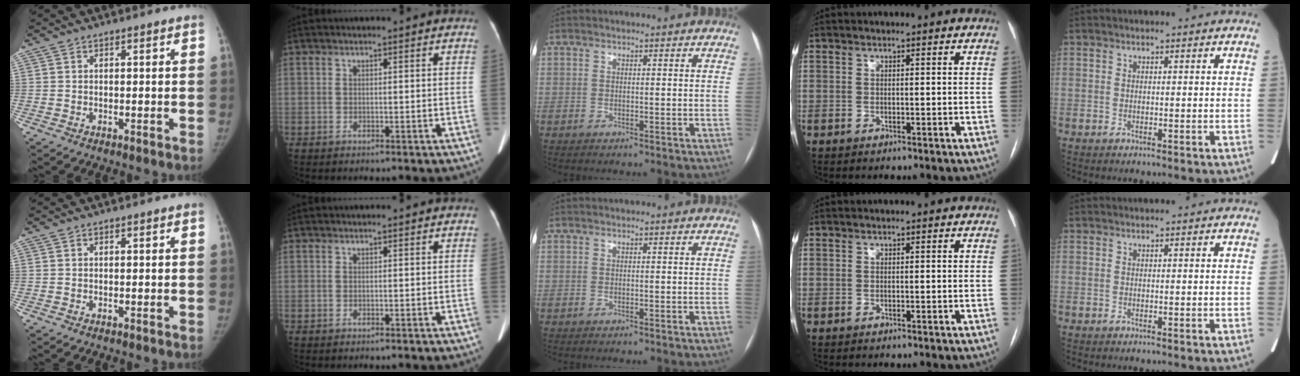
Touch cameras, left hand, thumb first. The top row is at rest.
{}